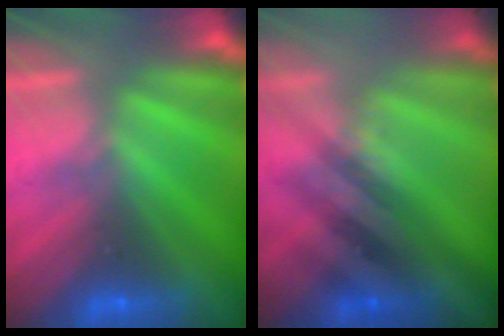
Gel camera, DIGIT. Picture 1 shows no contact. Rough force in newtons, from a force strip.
{"total": 2.5}